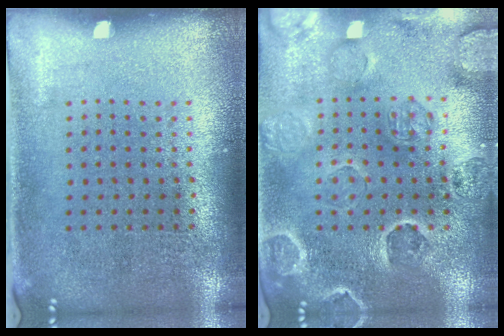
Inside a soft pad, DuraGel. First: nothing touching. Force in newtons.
{"total": 2.7, "press": 2.6, "slide": 0.6}